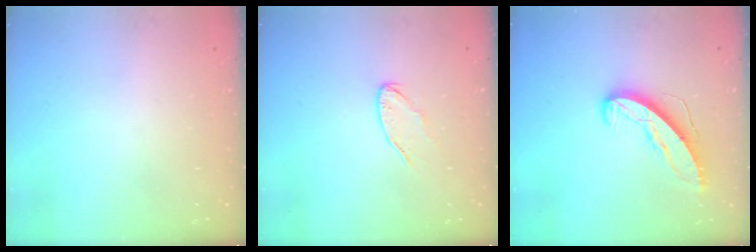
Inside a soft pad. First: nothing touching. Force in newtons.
{"total": 6.2, "press": 6.1, "slide": 0.4}
{"total": 9.9, "press": 9.8, "slide": 0.8}